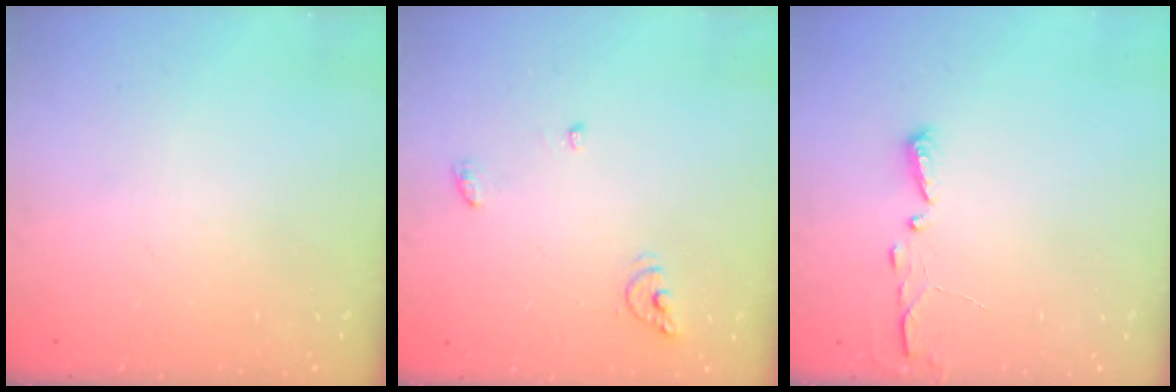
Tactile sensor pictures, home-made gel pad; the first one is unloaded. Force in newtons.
{"total": 5.7, "press": 5.7, "slide": 0.5}
{"total": 3.1, "press": 3.1, "slide": 0.3}